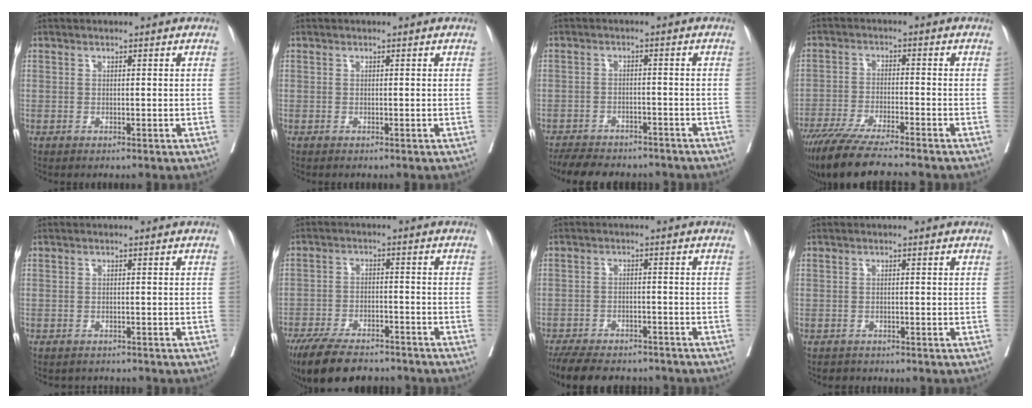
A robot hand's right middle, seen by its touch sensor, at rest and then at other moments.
{"total": 0.0}
{"total": 12.6, "force": [-11.1, 3.8, 4.4], "torque": [-0.089, -0.002, -0.150]}
{"total": 12.4, "force": [-10.6, 0.1, 6.6], "torque": [-0.100, -0.035, -0.172]}
{"total": 2.6, "force": [-2.4, 0.9, 0.2], "torque": [-0.009, -0.005, -0.035]}
{"total": 13.9, "force": [-11.6, 3.1, 7.0], "torque": [-0.127, -0.026, -0.183]}
{"total": 14.7, "force": [-12.8, 4.6, 5.8], "torque": [-0.130, -0.010, -0.178]}
{"total": 1.3, "force": [-1.2, 0.6, -0.2], "torque": [-0.006, -0.002, -0.021]}